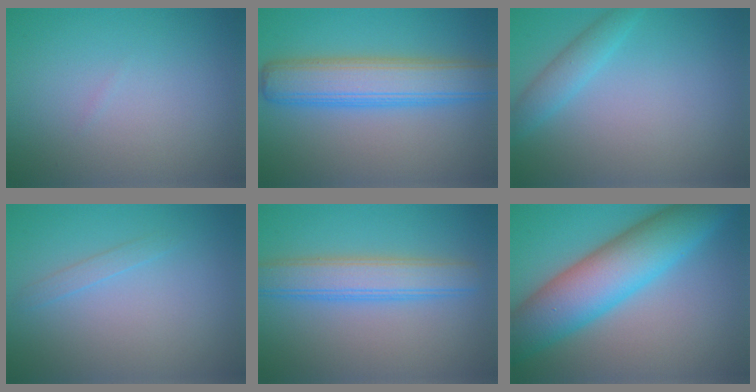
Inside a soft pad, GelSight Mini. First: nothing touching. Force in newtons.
{"total": 6.9, "press": 6.9, "slide": 0.1}
{"total": 2.2, "press": 2.2, "slide": 0.1}
{"total": 0.9, "press": 0.9, "slide": 0.1}
{"total": 4.6, "press": 4.6, "slide": 0.1}
{"total": 8.5, "press": 8.5, "slide": 0.6}